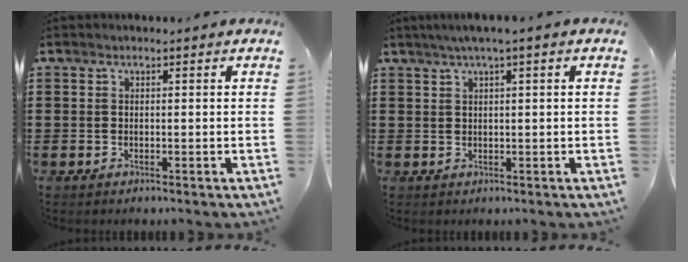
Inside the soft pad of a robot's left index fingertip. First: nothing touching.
{"total": 1.8, "force": [0.6, -0.1, 1.7], "torque": [-0.031, -0.001, 0.010]}